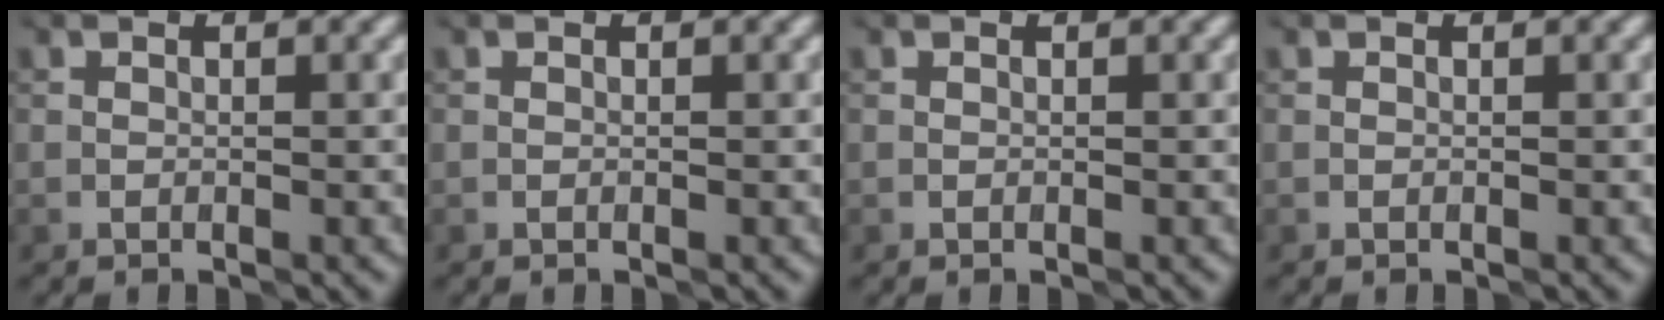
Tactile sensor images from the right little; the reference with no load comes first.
{"total": 0.0}
{"total": 0.0}
{"total": 0.0}